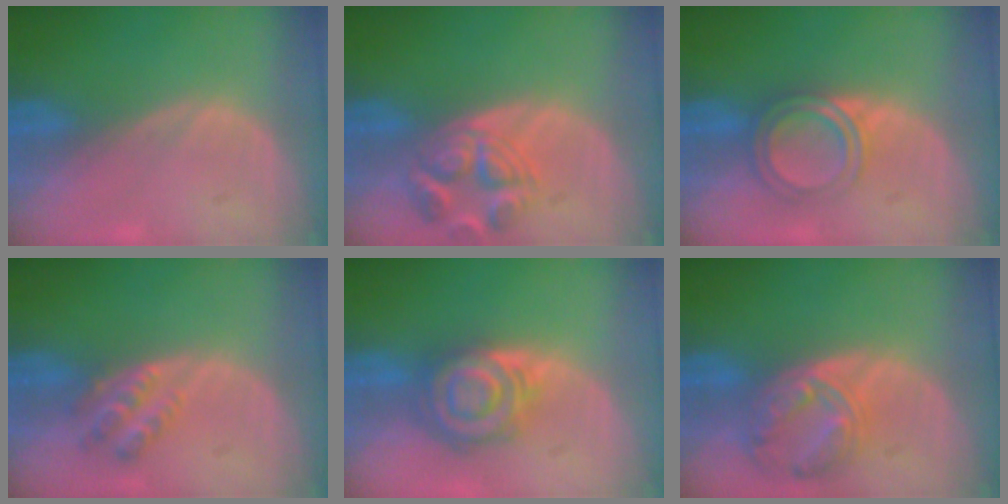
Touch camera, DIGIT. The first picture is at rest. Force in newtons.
{"total": 6.5, "press": 6.3, "slide": 1.6}
{"total": 4.6, "press": 4.6, "slide": 0.7}
{"total": 4.6, "press": 3.9, "slide": 2.5}
{"total": 8.0, "press": 7.1, "slide": 3.8}
{"total": 8.1, "press": 7.0, "slide": 4.1}